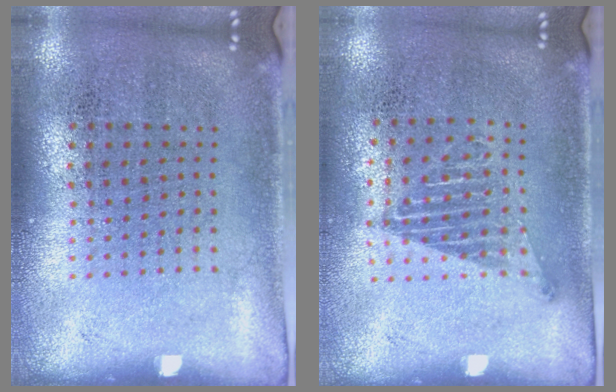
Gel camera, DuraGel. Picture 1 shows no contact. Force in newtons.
{"total": 1.1, "press": 1.0, "slide": 0.4}